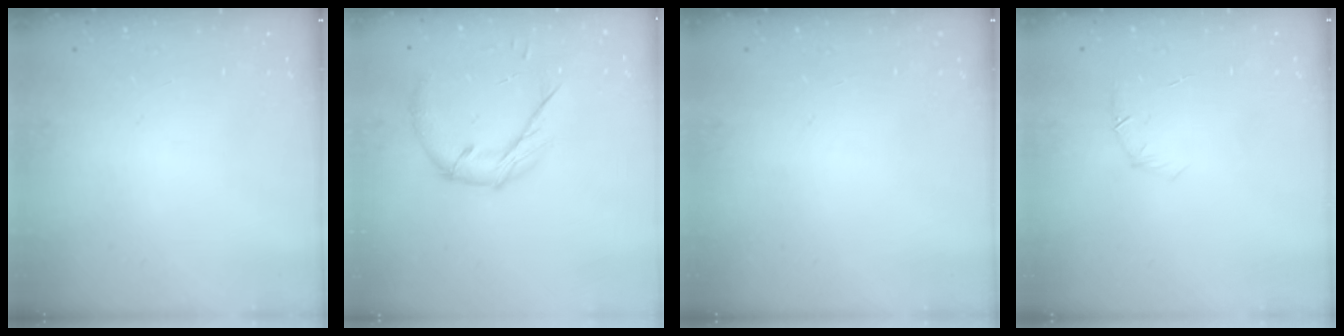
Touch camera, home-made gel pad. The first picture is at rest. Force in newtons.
{"total": 10.4, "press": 10.4, "slide": 0.6}
{"total": 0.0}
{"total": 5.4, "press": 5.2, "slide": 1.5}